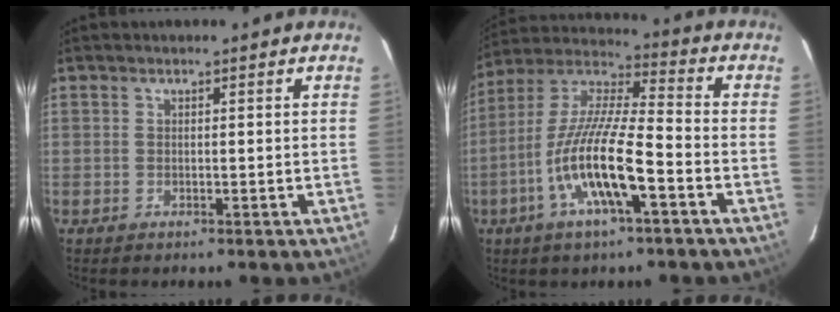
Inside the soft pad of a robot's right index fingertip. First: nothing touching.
{"total": 15.3, "force": [-6.1, 2.8, 13.7], "torque": [-0.275, -0.010, -0.123]}